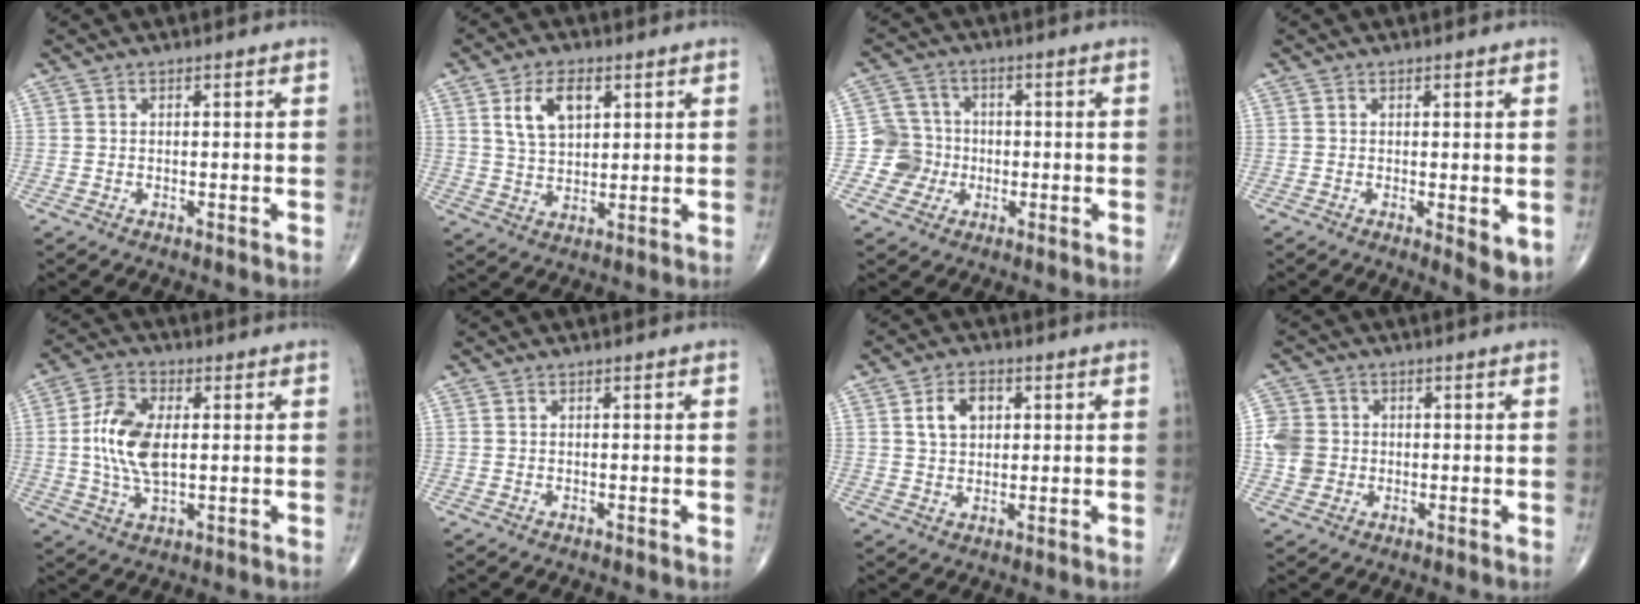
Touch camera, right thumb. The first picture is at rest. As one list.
[{"total": 8.1, "force": [3.3, 4.6, 5.9], "torque": [-0.093, -0.010, 0.065]}, {"total": 6.4, "force": [-1.5, 6.2, 0.2], "torque": [0.035, 0.017, -0.036]}, {"total": 4.5, "force": [-0.6, 1.5, 4.2], "torque": [-0.056, -0.014, -0.005]}, {"total": 10.8, "force": [0.6, 5.6, 9.2], "torque": [-0.188, 0.001, 0.011]}, {"total": 0.0}, {"total": 5.9, "force": [1.8, 4.1, 3.9], "torque": [-0.053, 0.001, 0.031]}, {"total": 6.3, "force": [-0.4, 5.9, 2.2], "torque": [-0.025, 0.007, -0.009]}]